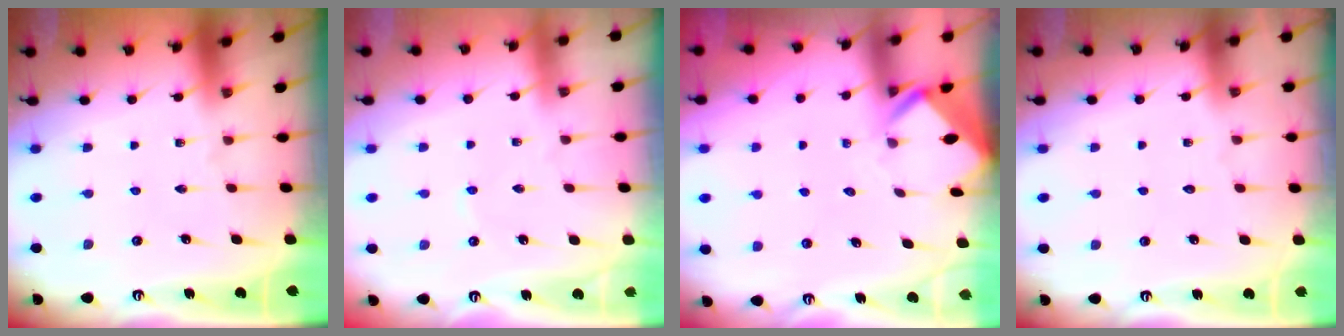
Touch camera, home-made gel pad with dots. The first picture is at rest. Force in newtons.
{"total": 1.1, "press": 1.1, "slide": 0.2}
{"total": 2.5, "press": 2.5, "slide": 0.1}
{"total": 0.8, "press": 0.8, "slide": 0.1}